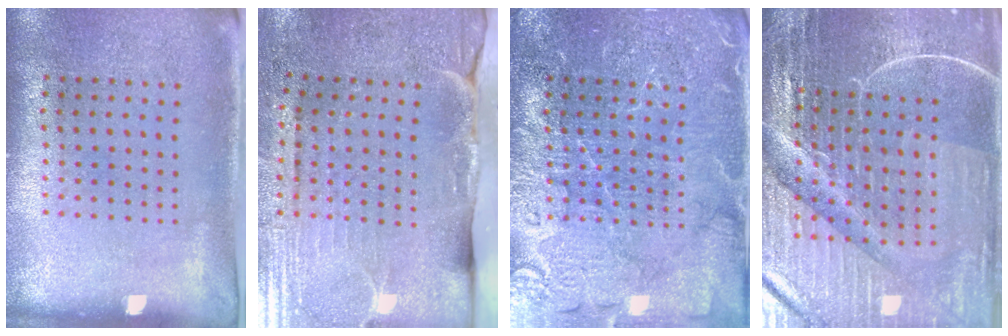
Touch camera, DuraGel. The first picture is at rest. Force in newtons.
{"total": 4.4, "press": 3.8, "slide": 2.3}
{"total": 4.1, "press": 4.1, "slide": 0.6}
{"total": 6.4, "press": 5.7, "slide": 2.9}